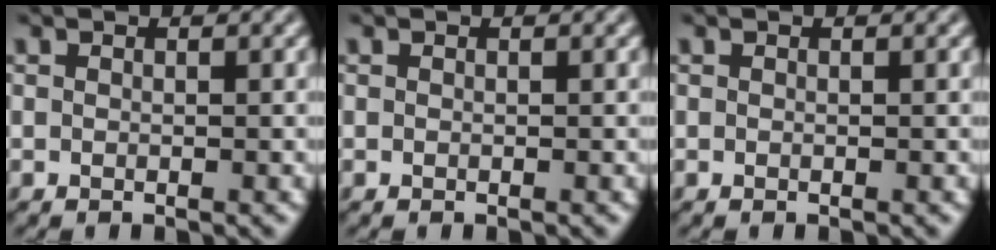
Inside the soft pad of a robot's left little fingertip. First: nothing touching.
{"total": 0.0}
{"total": 0.0}